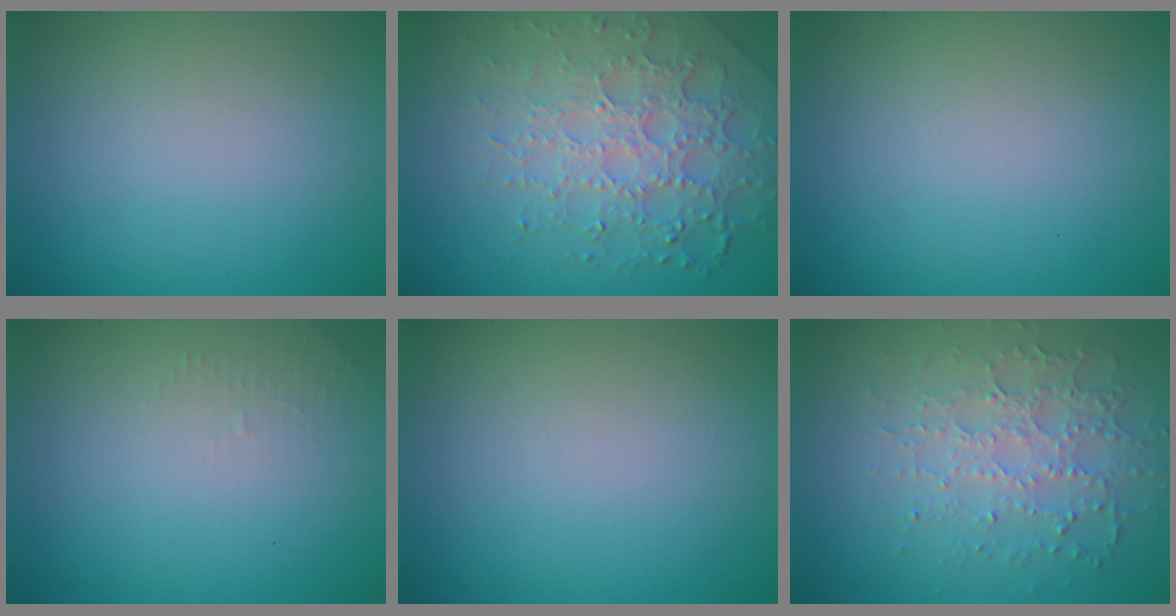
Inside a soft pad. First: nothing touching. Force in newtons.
{"total": 6.4, "press": 4.9, "slide": 4.2}
{"total": 0.0}
{"total": 1.0, "press": 0.9, "slide": 0.3}
{"total": 0.0}
{"total": 3.4, "press": 3.2, "slide": 1.2}